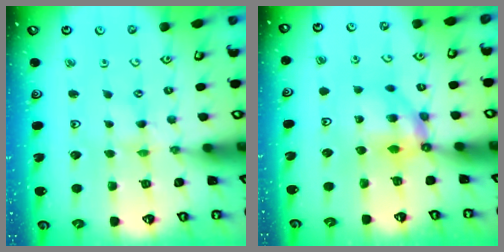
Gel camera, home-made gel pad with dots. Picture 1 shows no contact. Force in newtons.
{"total": 6.4, "press": 6.4, "slide": 0.3}